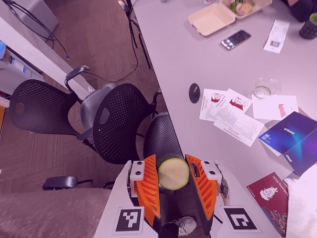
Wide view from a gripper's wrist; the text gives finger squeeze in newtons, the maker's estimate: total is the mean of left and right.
{"total": 10.3, "left": 10.4, "right": 10.3}